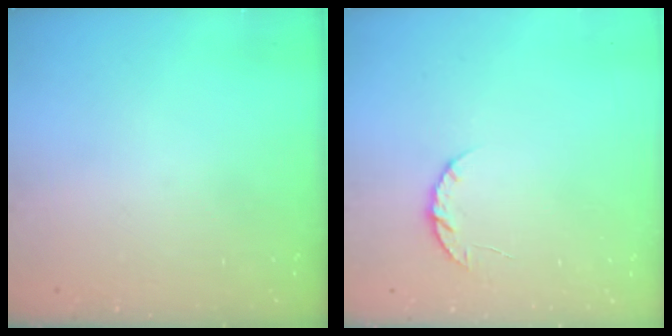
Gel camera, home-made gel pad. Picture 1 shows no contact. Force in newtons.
{"total": 4.9, "press": 4.8, "slide": 0.7}